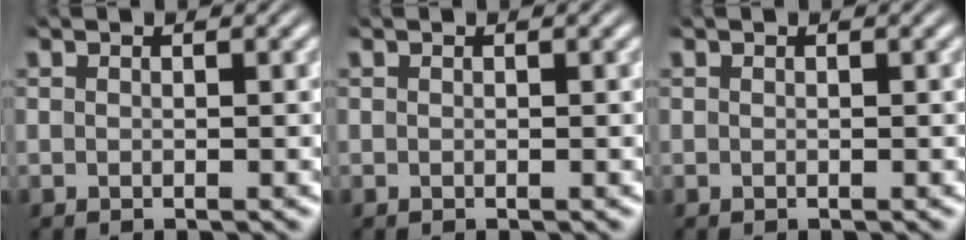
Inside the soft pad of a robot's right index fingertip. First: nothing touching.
{"total": 0.0}
{"total": 0.0}